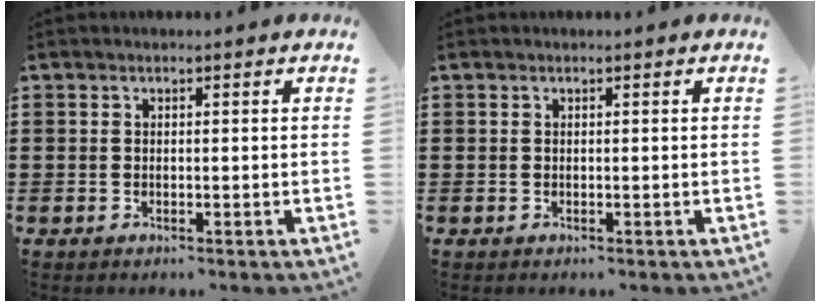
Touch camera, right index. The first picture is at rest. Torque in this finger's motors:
{"motor_torque": [1.47, 0.67, 0.00, 0.00]}